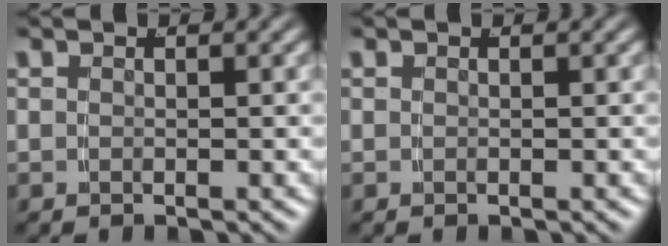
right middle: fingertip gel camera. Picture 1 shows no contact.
{"total": 0.0}